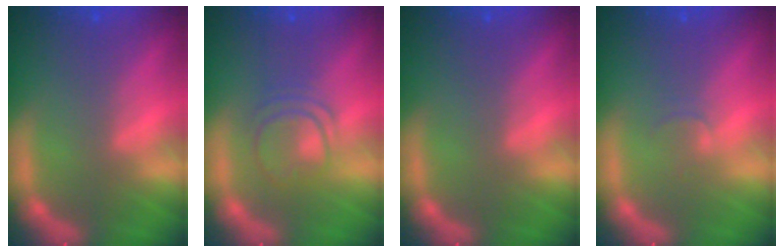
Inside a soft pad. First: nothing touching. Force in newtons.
{"total": 4.0}
{"total": 0.0}
{"total": 1.0}